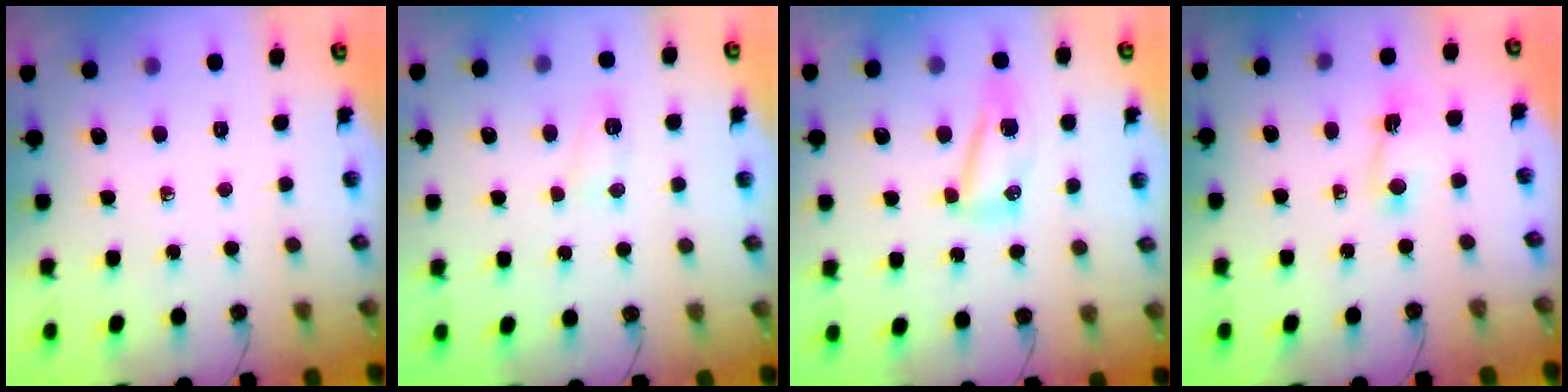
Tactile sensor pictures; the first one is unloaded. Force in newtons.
{"total": 5.7, "press": 5.6, "slide": 0.6}
{"total": 7.0, "press": 7.0, "slide": 0.6}
{"total": 2.3, "press": 2.3, "slide": 0.3}